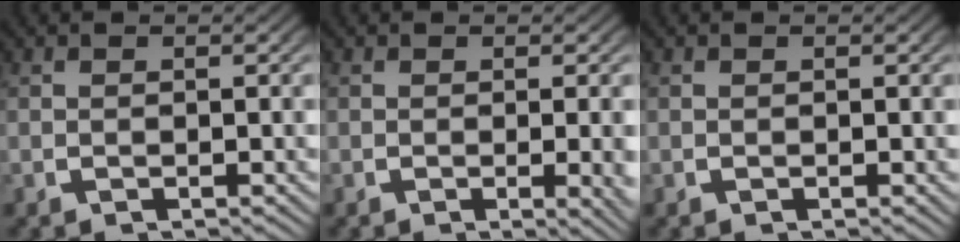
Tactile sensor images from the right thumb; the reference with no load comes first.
{"total": 2.4, "force": [-0.1, 0.4, 2.4], "torque": [-0.027, -0.004, -0.001]}
{"total": 0.0}